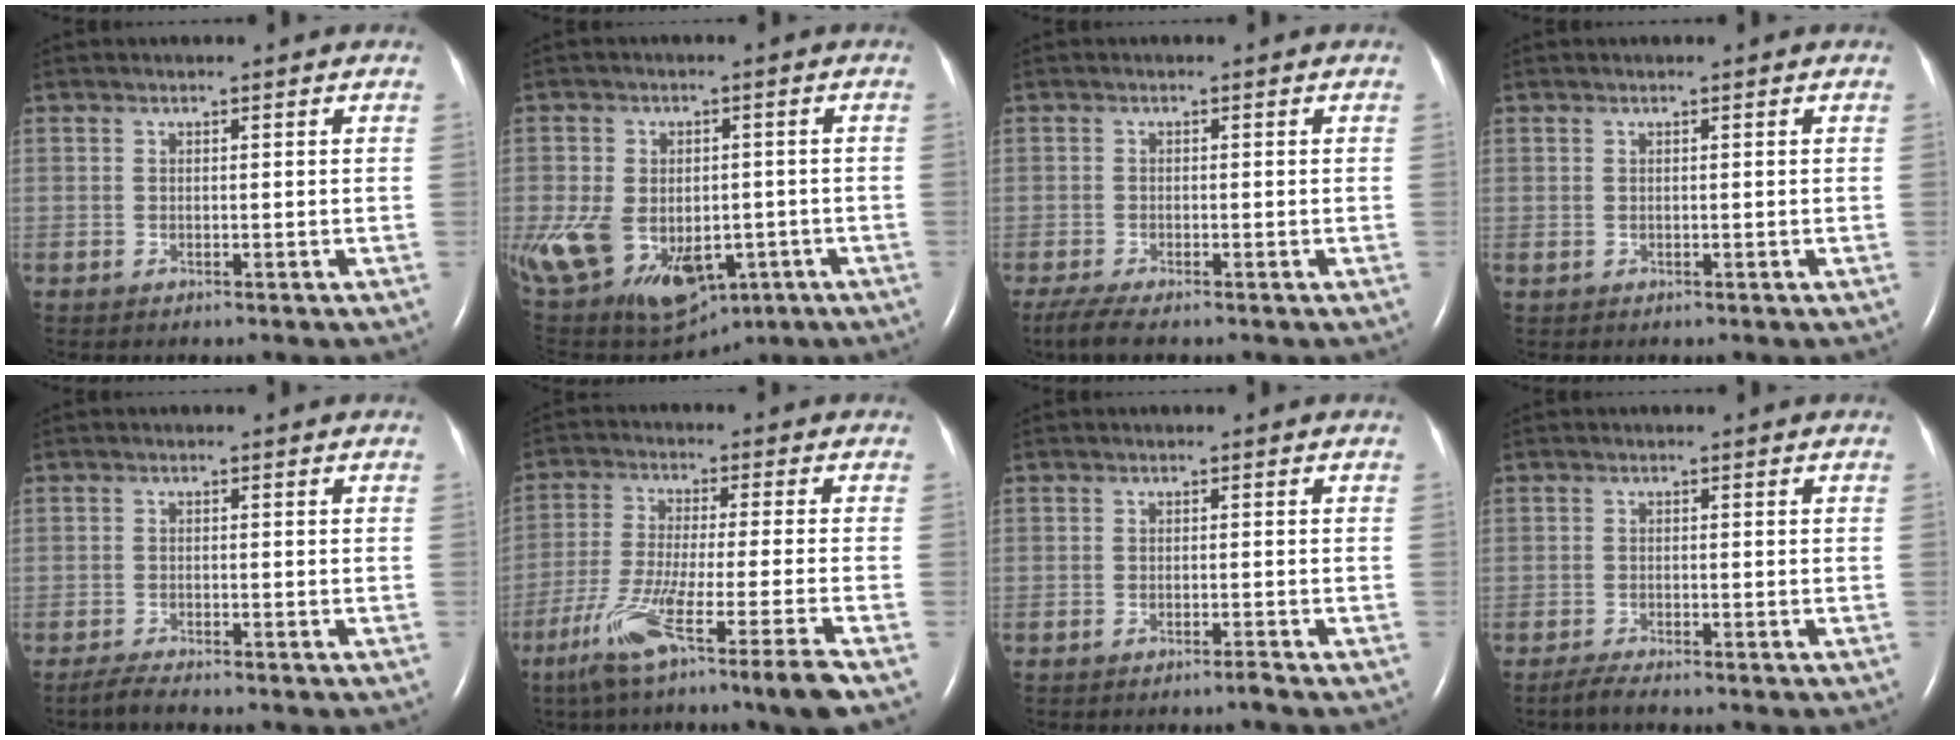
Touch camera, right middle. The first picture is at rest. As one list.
[{"total": 24.3, "force": [-9.1, 16.6, 15.2], "torque": [-0.359, -0.018, -0.118]}, {"total": 3.9, "force": [-2.9, 0.5, 2.6], "torque": [-0.056, -0.013, -0.053]}, {"total": 0.0}, {"total": 2.1, "force": [-1.9, -0.2, 1.0], "torque": [-0.034, -0.009, -0.040]}, {"total": 14.1, "force": [-8.9, -2.0, 10.7], "torque": [-0.203, -0.047, -0.152]}, {"total": 0.9, "force": [-0.8, -0.2, 0.4], "torque": [-0.008, 0.000, -0.015]}, {"total": 1.9, "force": [-1.6, -0.2, 0.9], "torque": [-0.033, -0.008, -0.035]}]